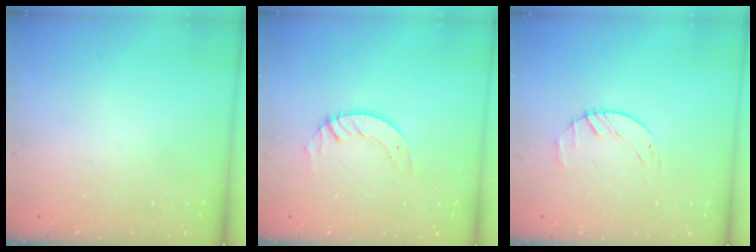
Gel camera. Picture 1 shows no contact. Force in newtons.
{"total": 3.6, "press": 3.6, "slide": 0.4}
{"total": 1.6, "press": 1.6, "slide": 0.3}